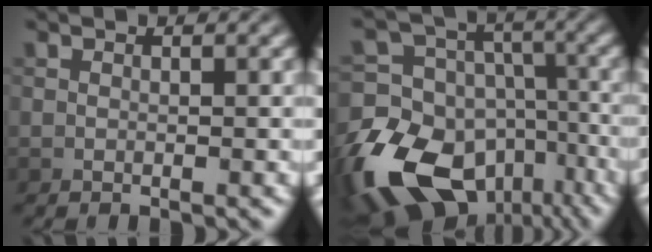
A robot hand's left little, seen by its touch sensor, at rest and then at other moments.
{"total": 15.8, "force": [-8.2, 11.2, 7.6], "torque": [-0.179, -0.023, -0.129]}